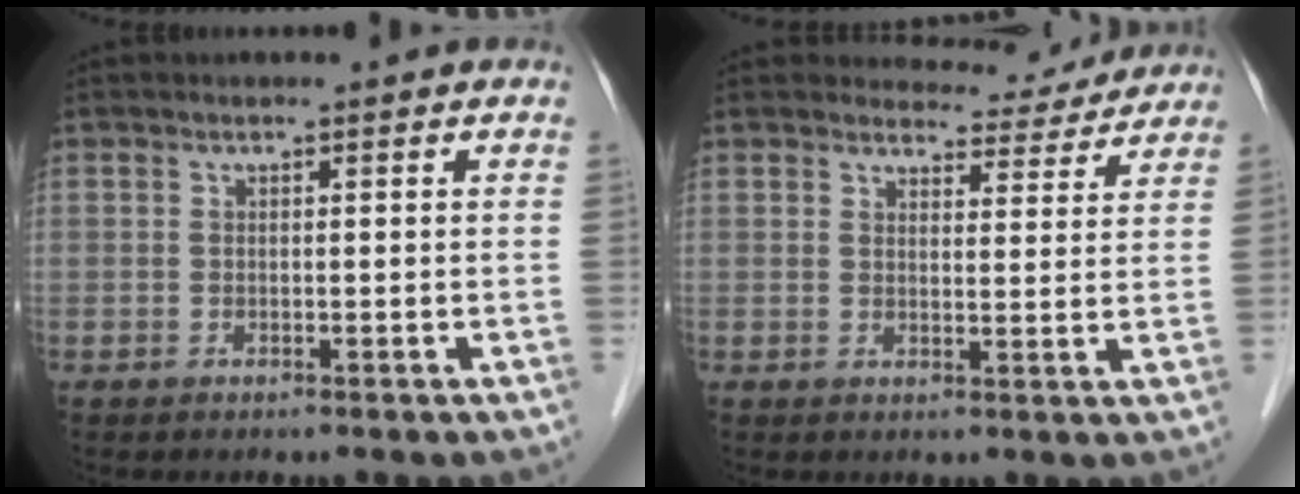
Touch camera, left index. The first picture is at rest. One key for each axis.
{"total": 6.6, "fx": 6.4, "fy": 1.8, "fz": -0.2, "tx": 0.009, "ty": -0.007, "tz": 0.070}